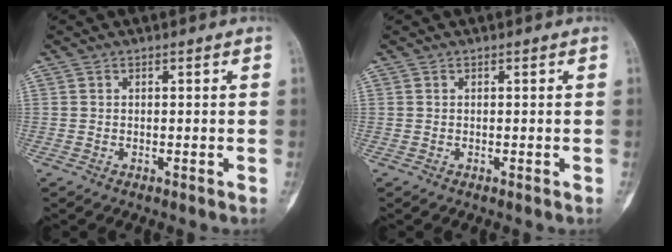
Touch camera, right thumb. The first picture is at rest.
{"total": 0.0}